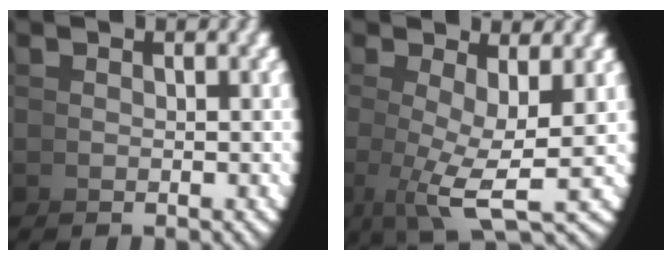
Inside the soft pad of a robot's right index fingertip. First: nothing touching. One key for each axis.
{"total": 6.0, "fx": 0.2, "fy": 2.4, "fz": 5.5, "tx": -0.098, "ty": -0.023, "tz": 0.013}